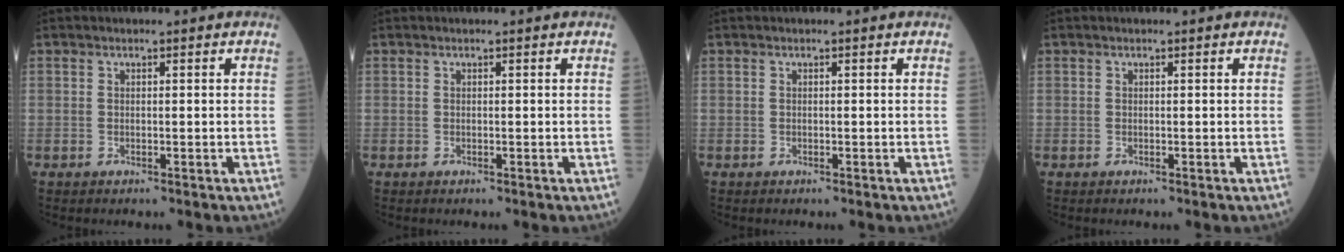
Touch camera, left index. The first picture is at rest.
{"total": 0.0}
{"total": 0.0}
{"total": 0.0}